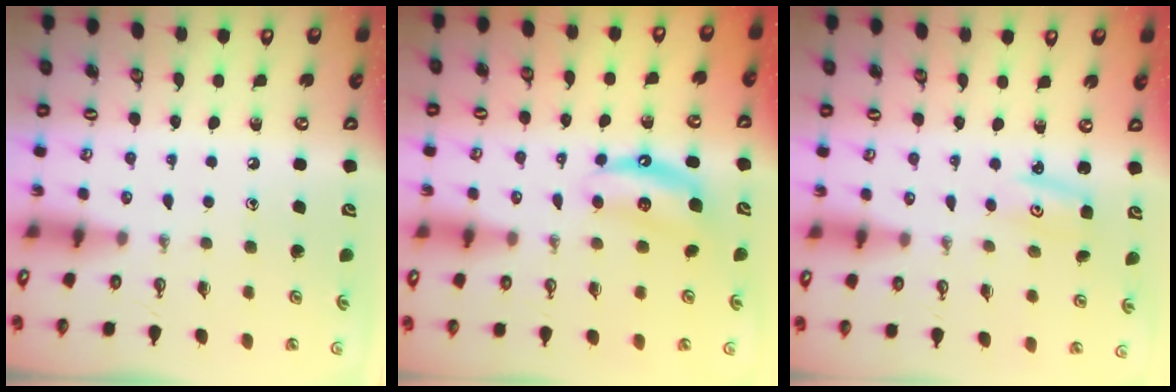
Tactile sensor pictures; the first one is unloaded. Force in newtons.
{"total": 6.5, "press": 6.5, "slide": 0.9}
{"total": 2.7, "press": 2.7, "slide": 0.3}